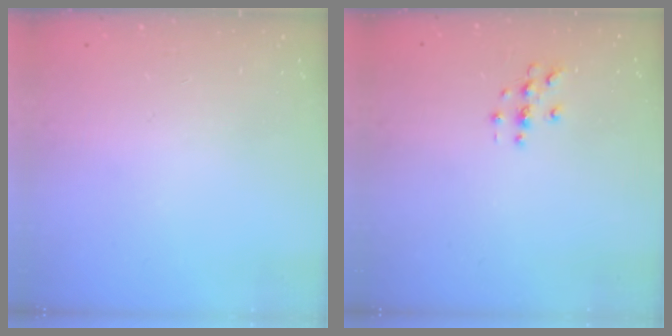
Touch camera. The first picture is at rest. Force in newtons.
{"total": 2.9, "press": 2.9, "slide": 0.3}